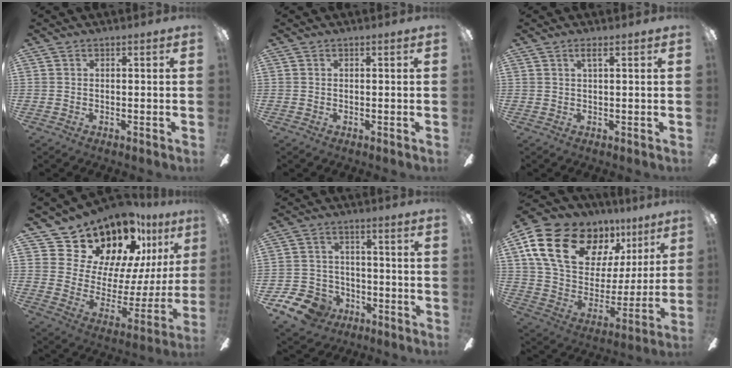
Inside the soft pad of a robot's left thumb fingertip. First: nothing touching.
{"total": 0.0}
{"total": 2.1, "force": [1.0, 0.2, 1.8], "torque": [-0.033, -0.002, 0.015]}
{"total": 18.6, "force": [15.8, 8.3, 5.2], "torque": [-0.109, -0.122, 0.293]}
{"total": 10.8, "force": [-7.0, 7.2, 3.9], "torque": [-0.100, 0.047, -0.130]}
{"total": 21.6, "force": [12.2, 13.2, 11.9], "torque": [-0.206, -0.059, 0.231]}